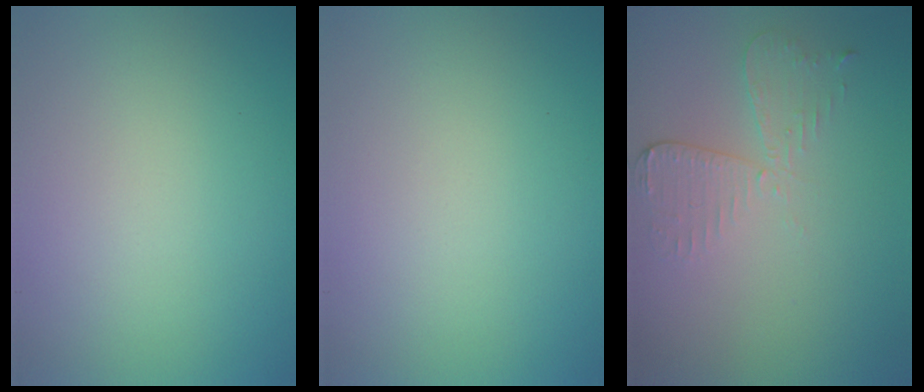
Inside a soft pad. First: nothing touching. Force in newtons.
{"total": 0.0}
{"total": 2.6, "press": 2.3, "slide": 1.3}